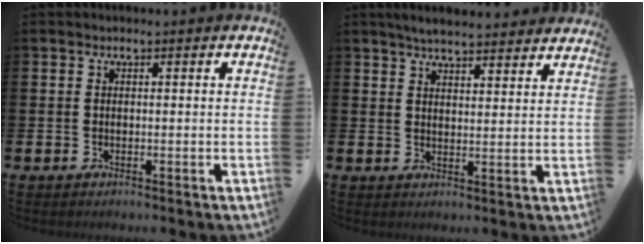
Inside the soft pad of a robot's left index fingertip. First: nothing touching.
{"total": 4.9, "force": [4.8, 0.4, 1.0], "torque": [-0.029, -0.022, 0.087]}